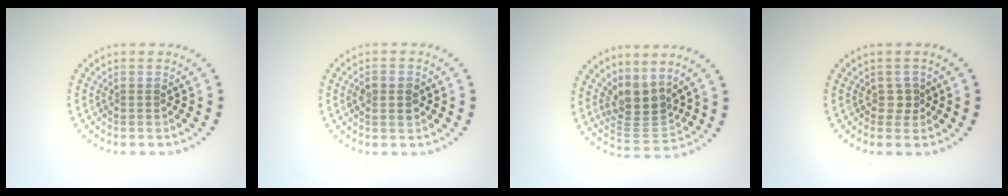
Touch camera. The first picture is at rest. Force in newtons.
{"total": 2.0, "press": 2.0, "slide": 0.1}
{"total": 4.0, "press": 3.4, "slide": 2.1}
{"total": 0.9, "press": 0.8, "slide": 0.5}